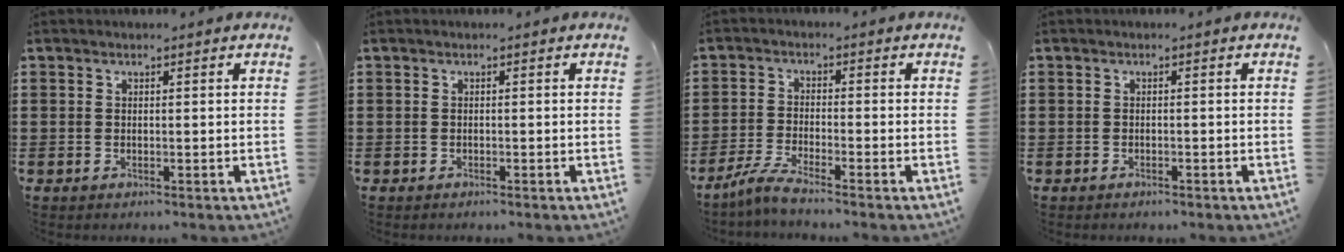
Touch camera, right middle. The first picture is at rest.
{"total": 0.0}
{"total": 3.8, "force": [-3.2, -0.3, 2.1], "torque": [-0.058, -0.013, -0.065]}
{"total": 0.6, "force": [-0.6, 0.1, 0.1], "torque": [-0.003, -0.001, -0.012]}